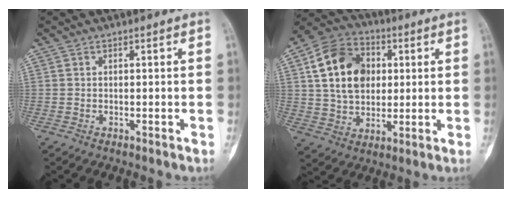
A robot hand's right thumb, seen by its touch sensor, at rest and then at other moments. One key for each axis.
{"total": 15.3, "fx": 3.5, "fy": 11.2, "fz": 9.8, "tx": -0.144, "ty": 0.006, "tz": 0.057}